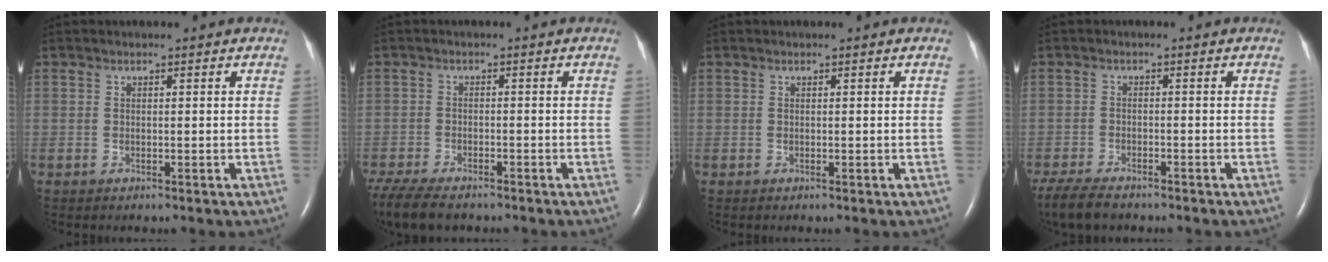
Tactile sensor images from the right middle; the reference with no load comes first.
{"total": 9.2, "force": [-7.4, 2.6, 4.7], "torque": [-0.091, -0.021, -0.125]}
{"total": 0.0}
{"total": 5.9, "force": [-4.9, 1.5, 2.9], "torque": [-0.056, -0.017, -0.087]}